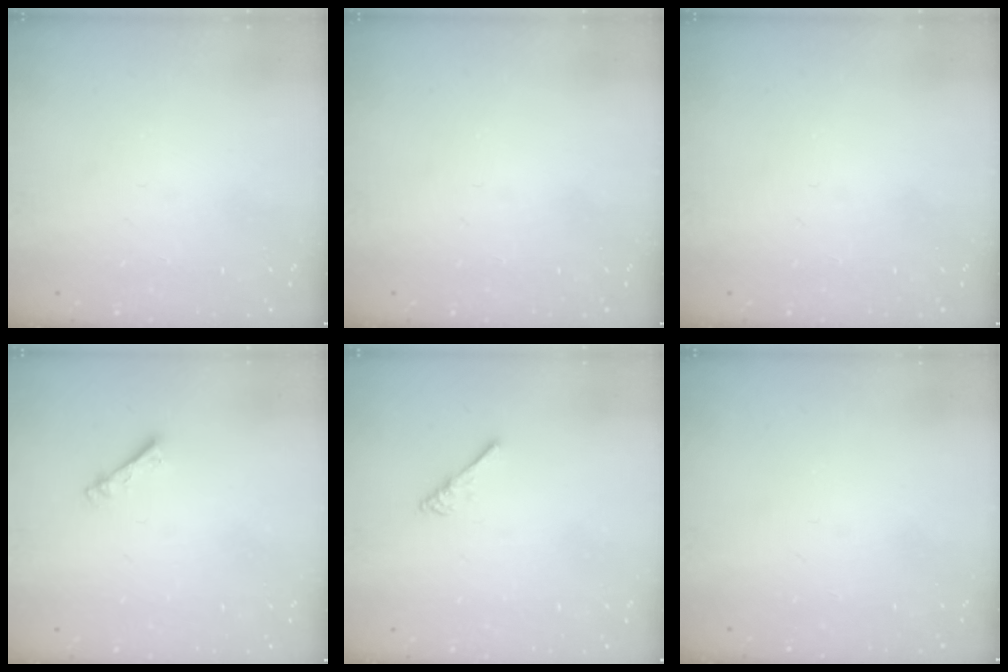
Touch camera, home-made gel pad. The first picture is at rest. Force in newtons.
{"total": 0.0}
{"total": 0.0}
{"total": 2.7, "press": 2.7, "slide": 0.4}
{"total": 2.7, "press": 2.6, "slide": 0.5}
{"total": 0.0}